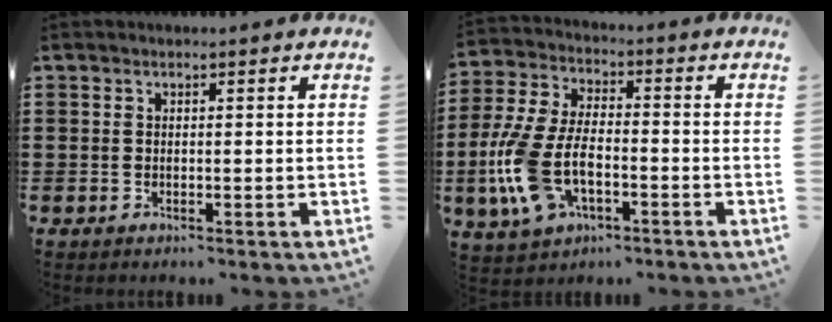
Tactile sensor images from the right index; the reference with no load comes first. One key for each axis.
{"total": 10.9, "fx": -3.2, "fy": 5.9, "fz": 8.6, "tx": -0.221, "ty": -0.011, "tz": -0.064}